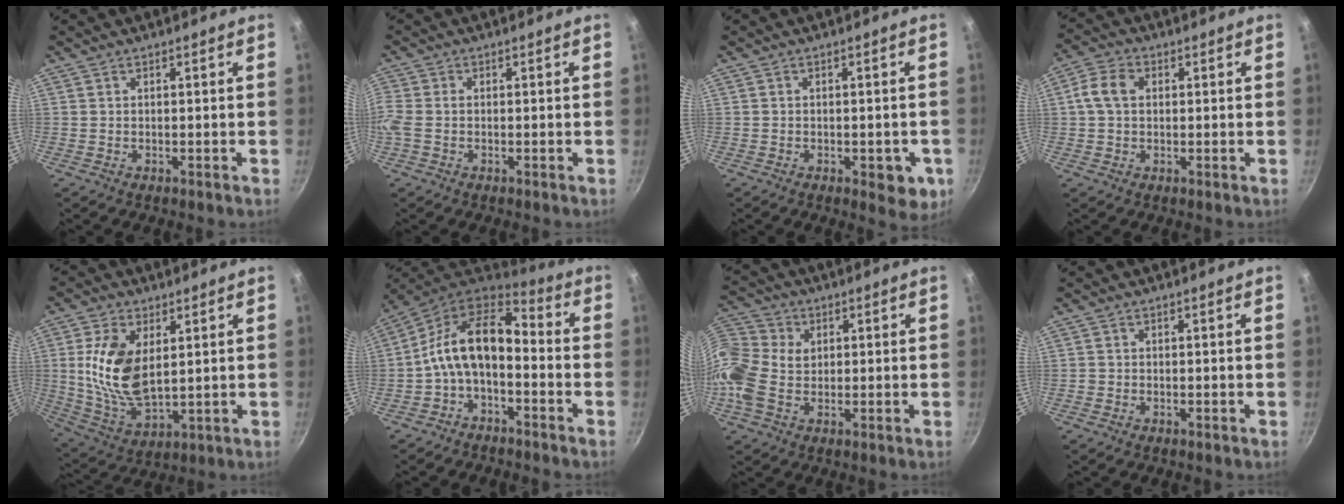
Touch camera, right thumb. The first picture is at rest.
{"total": 5.1, "force": [-0.5, 3.5, 3.7], "torque": [-0.108, 0.006, -0.011]}
{"total": 5.1, "force": [-2.0, 2.4, 4.1], "torque": [-0.028, 0.003, -0.021]}
{"total": 5.8, "force": [0.9, 4.2, 3.9], "torque": [-0.079, 0.016, 0.013]}
{"total": 14.4, "force": [2.8, 7.8, 11.7], "torque": [-0.222, -0.020, 0.066]}
{"total": 13.1, "force": [-2.3, 7.5, 10.5], "torque": [-0.168, 0.074, -0.055]}
{"total": 16.0, "force": [1.5, 12.1, 10.4], "torque": [-0.263, 0.026, 0.028]}
{"total": 0.6, "force": [-0.2, 0.6, 0.1], "torque": [0.000, 0.003, -0.004]}